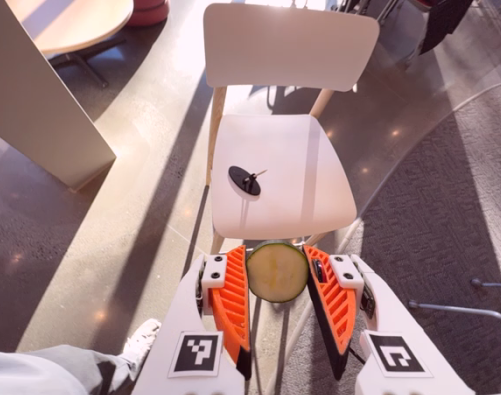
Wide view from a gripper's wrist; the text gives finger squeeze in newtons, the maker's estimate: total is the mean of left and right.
{"total": 9.1, "left": 9.1, "right": 9.2}